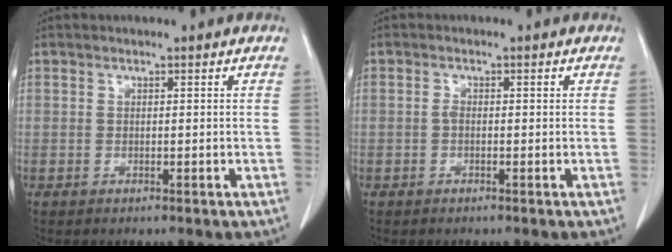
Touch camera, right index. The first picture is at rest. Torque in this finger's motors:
{"motor_torque": [-0.01, 0.07, -0.02, 0.02]}